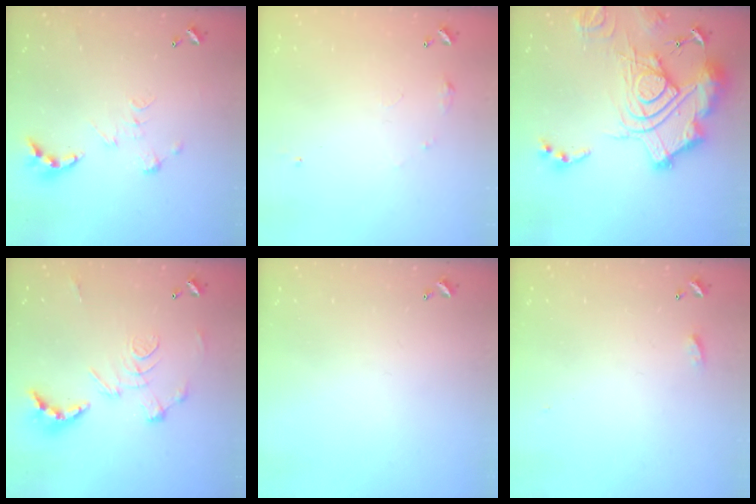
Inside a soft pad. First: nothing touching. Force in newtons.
{"total": 5.9, "press": 5.9, "slide": 0.8}
{"total": 26.0, "press": 25.8, "slide": 3.2}
{"total": 2.9, "press": 2.3, "slide": 1.7}
{"total": 0.0}
{"total": 4.3, "press": 4.3, "slide": 0.5}